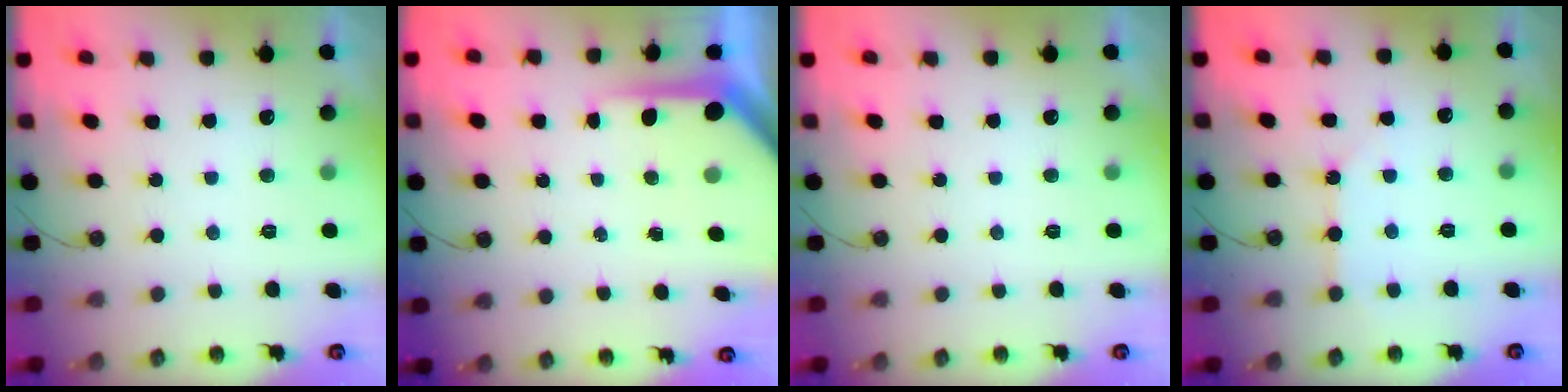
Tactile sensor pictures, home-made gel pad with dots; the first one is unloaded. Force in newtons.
{"total": 7.4, "press": 7.4, "slide": 0.7}
{"total": 0.0}
{"total": 2.7, "press": 2.7, "slide": 0.2}